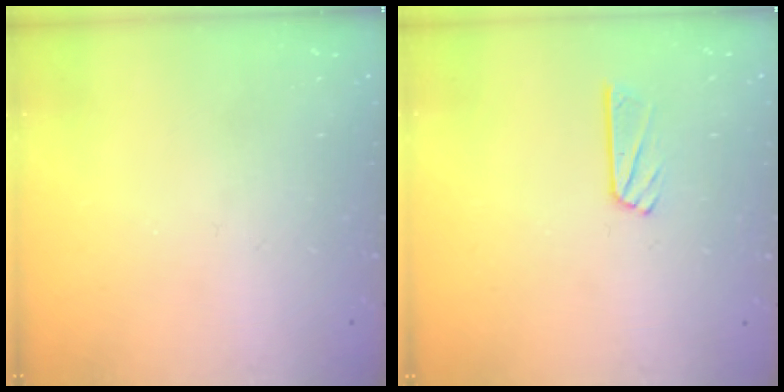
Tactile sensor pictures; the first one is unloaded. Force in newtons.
{"total": 6.2, "press": 6.2, "slide": 0.4}